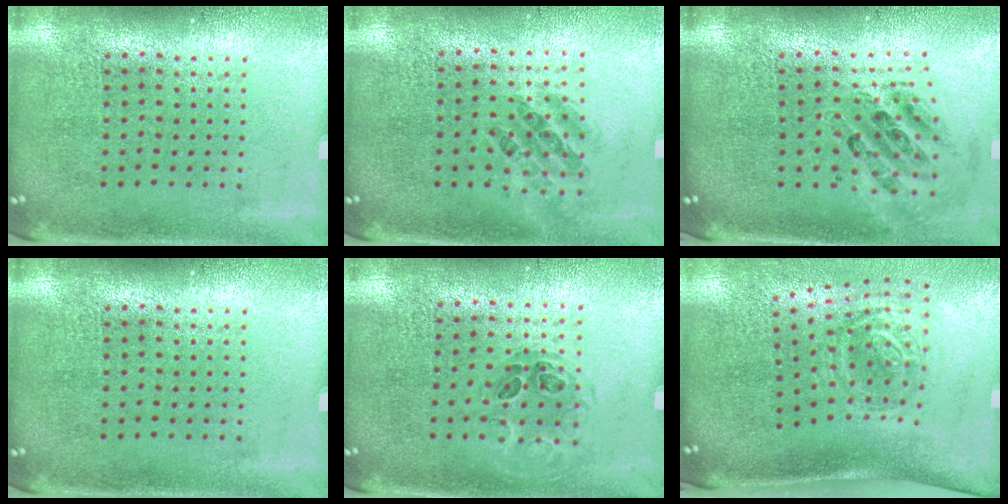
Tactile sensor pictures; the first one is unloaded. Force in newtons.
{"total": 0.9, "press": 0.7, "slide": 0.4}
{"total": 1.0, "press": 0.9, "slide": 0.3}
{"total": 0.0}
{"total": 1.0, "press": 0.7, "slide": 0.6}
{"total": 1.8, "press": 1.2, "slide": 1.3}